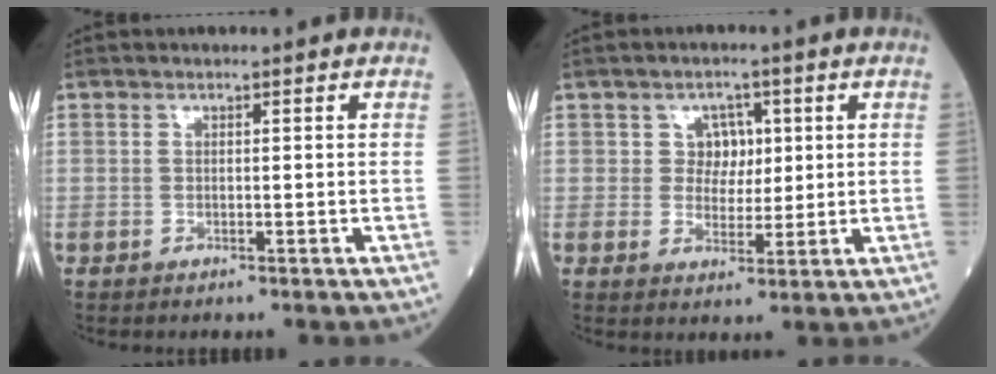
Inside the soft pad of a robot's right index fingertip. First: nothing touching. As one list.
[{"total": 3.9, "force": [1.2, 3.3, 1.7], "torque": [-0.019, 0.006, 0.021]}]